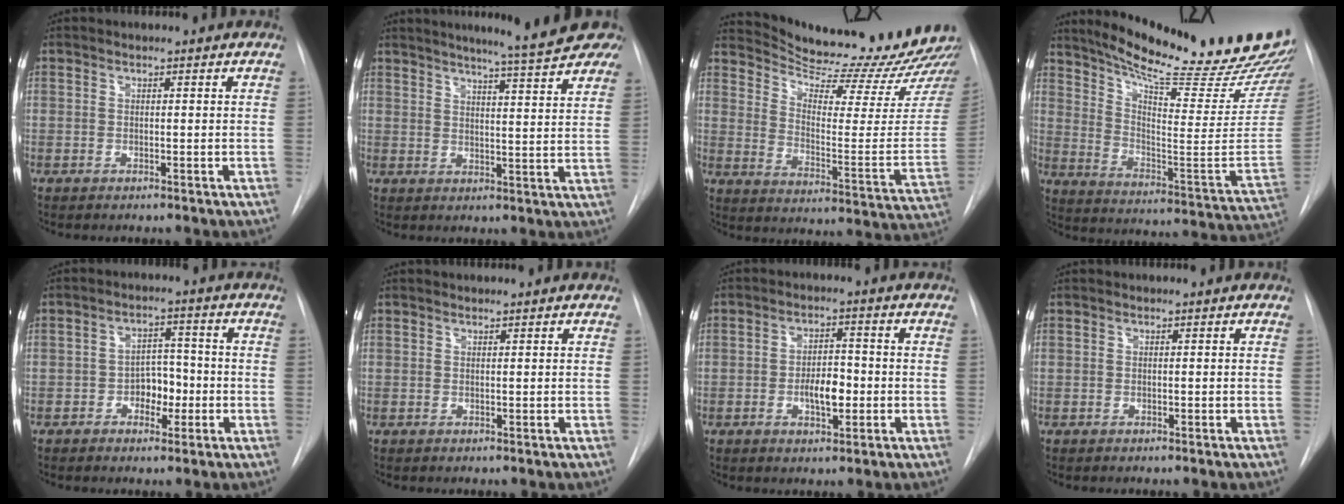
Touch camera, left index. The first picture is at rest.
{"total": 18.1, "force": [15.0, 1.1, 10.0], "torque": [-0.142, -0.011, 0.177]}
{"total": 23.3, "force": [22.3, 1.5, 6.7], "torque": [-0.101, -0.105, 0.296]}
{"total": 29.4, "force": [25.2, 2.6, 14.9], "torque": [-0.232, -0.107, 0.336]}
{"total": 4.7, "force": [-1.5, 3.1, 3.2], "torque": [-0.042, 0.012, -0.025]}
{"total": 0.9, "force": [0.9, 0.0, 0.2], "torque": [-0.007, 0.011, 0.016]}
{"total": 5.0, "force": [-1.2, 2.1, 4.4], "torque": [-0.072, 0.005, -0.018]}
{"total": 0.0}